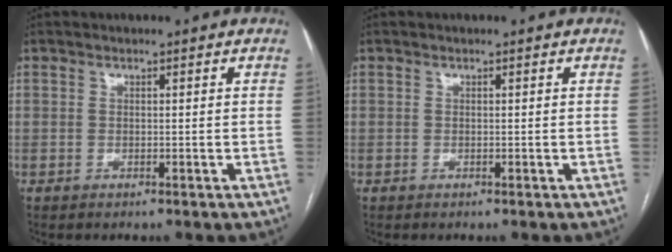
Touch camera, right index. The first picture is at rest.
{"total": 0.0}